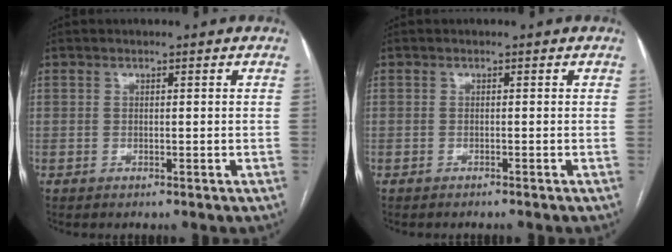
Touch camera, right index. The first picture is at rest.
{"total": 1.1, "force": [-0.9, -0.3, 0.4], "torque": [-0.004, 0.003, -0.014]}